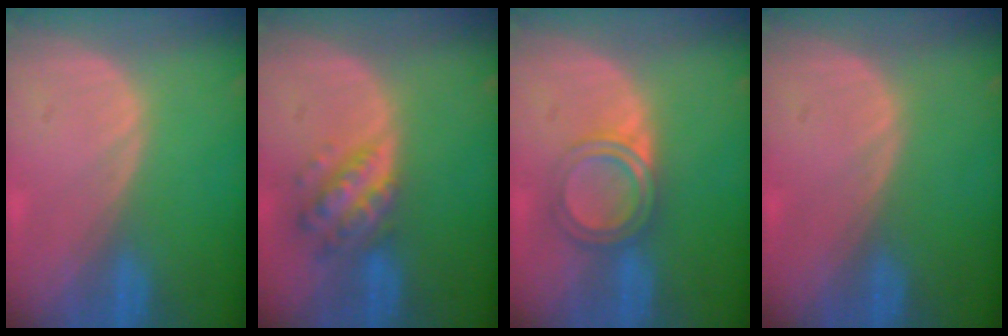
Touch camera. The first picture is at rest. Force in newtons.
{"total": 6.4, "press": 5.7, "slide": 2.8}
{"total": 4.6, "press": 4.6, "slide": 0.7}
{"total": 0.0}